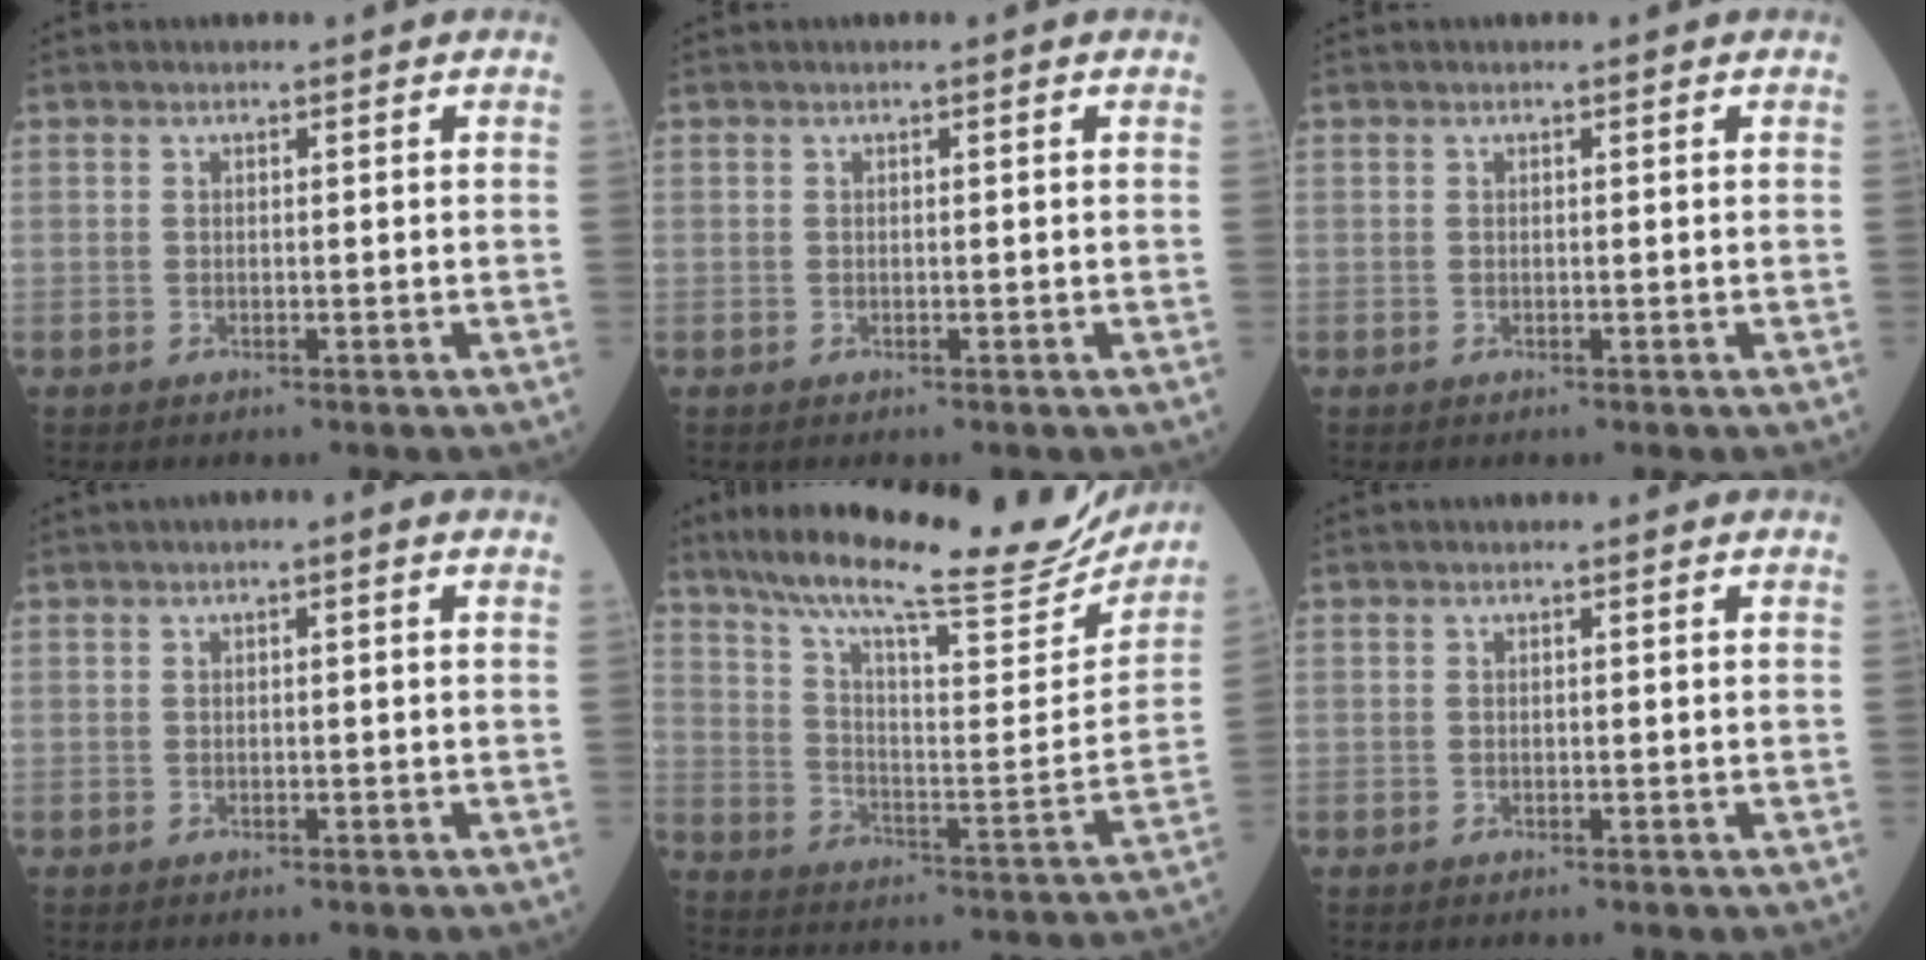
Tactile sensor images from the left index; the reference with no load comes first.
{"total": 0.0}
{"total": 0.0}
{"total": 1.0, "force": [0.1, 0.1, 1.0], "torque": [-0.018, 0.001, -0.003]}
{"total": 25.9, "force": [22.5, 3.3, 12.3], "torque": [-0.210, -0.042, 0.311]}
{"total": 0.0}